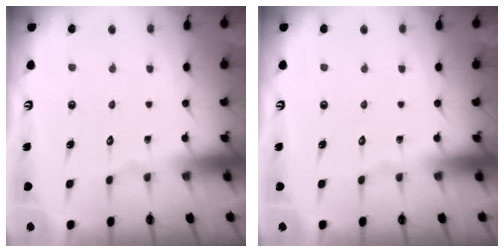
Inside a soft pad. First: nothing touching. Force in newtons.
{"total": 0.0}